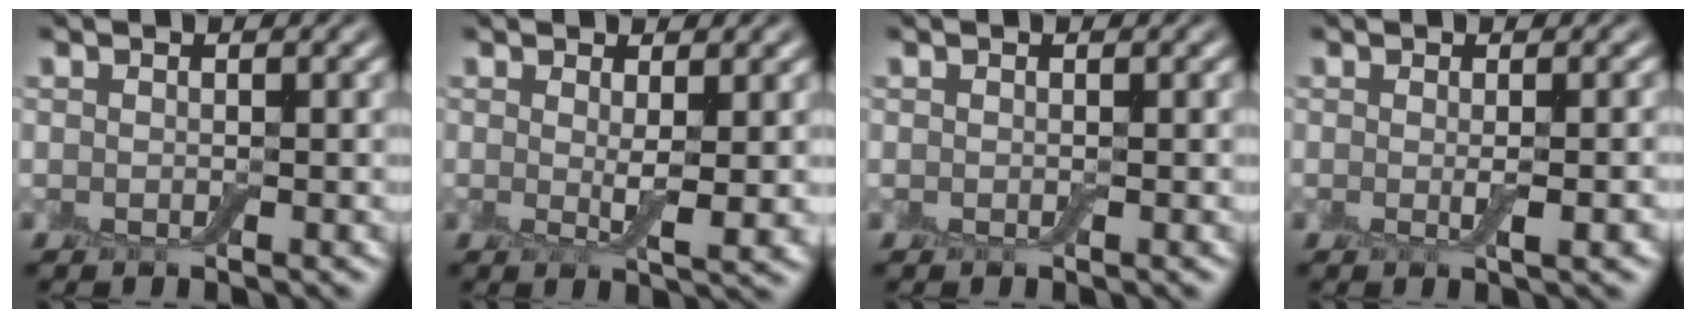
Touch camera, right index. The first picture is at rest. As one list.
[{"total": 2.0, "force": [0.6, 0.1, 1.9], "torque": [-0.037, -0.005, 0.010]}, {"total": 0.0}, {"total": 1.4, "force": [-0.2, -0.1, 1.3], "torque": [-0.024, -0.002, -0.003]}]